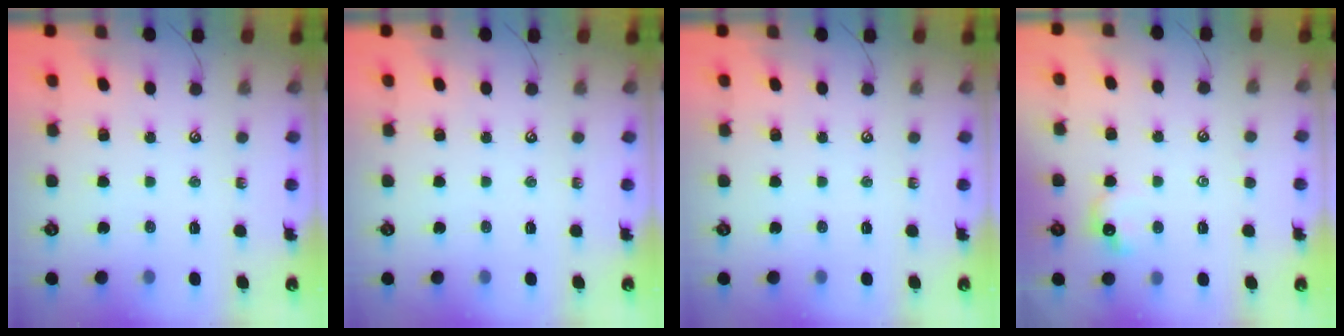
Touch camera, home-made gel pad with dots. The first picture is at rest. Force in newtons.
{"total": 0.0}
{"total": 0.0}
{"total": 2.1, "press": 2.0, "slide": 0.7}